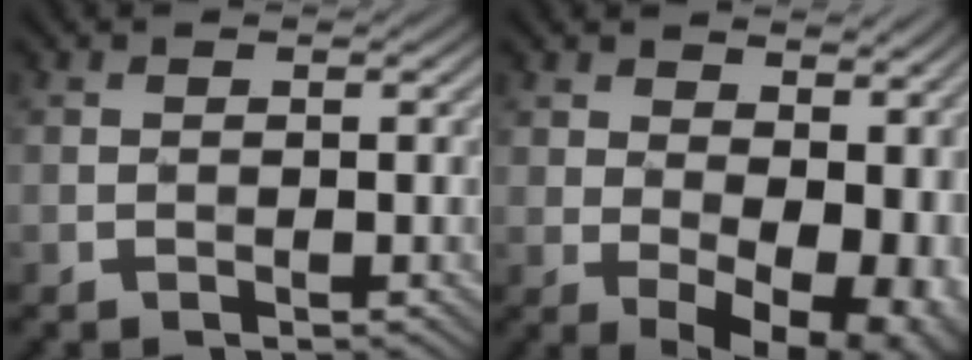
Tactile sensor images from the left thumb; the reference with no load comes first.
{"total": 15.0, "force": [1.5, 9.6, 11.5], "torque": [-0.133, -0.018, 0.079]}